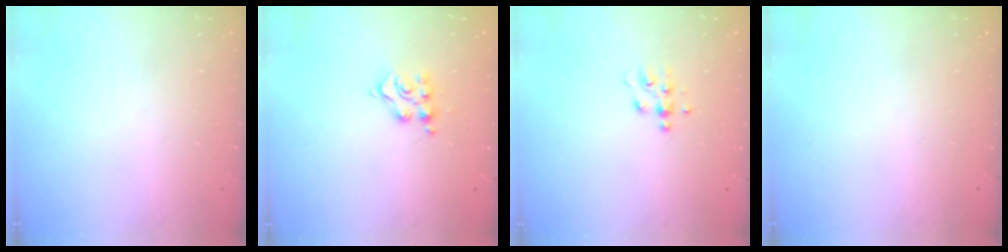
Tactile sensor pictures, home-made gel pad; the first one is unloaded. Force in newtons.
{"total": 7.5, "press": 7.5, "slide": 0.5}
{"total": 5.9, "press": 5.9, "slide": 0.7}
{"total": 0.0}